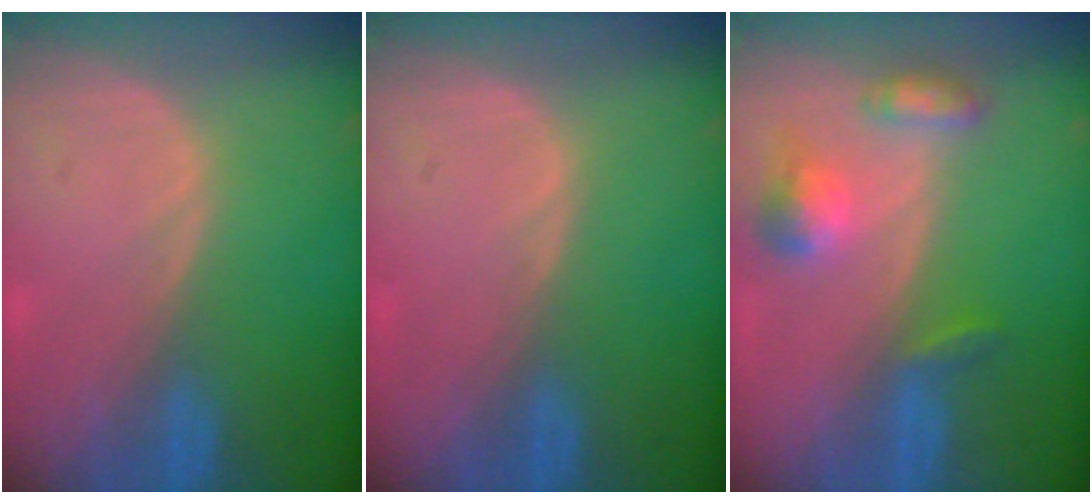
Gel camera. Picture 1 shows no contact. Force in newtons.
{"total": 0.5, "press": 0.0, "slide": 0.5}
{"total": 5.7, "press": 5.3, "slide": 2.1}